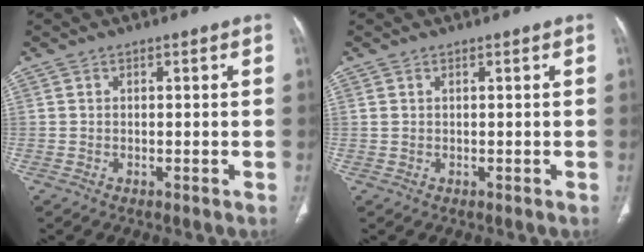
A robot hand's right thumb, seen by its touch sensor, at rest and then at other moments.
{"total": 0.6, "force": [0.3, 0.3, 0.4], "torque": [-0.012, 0.010, 0.010]}